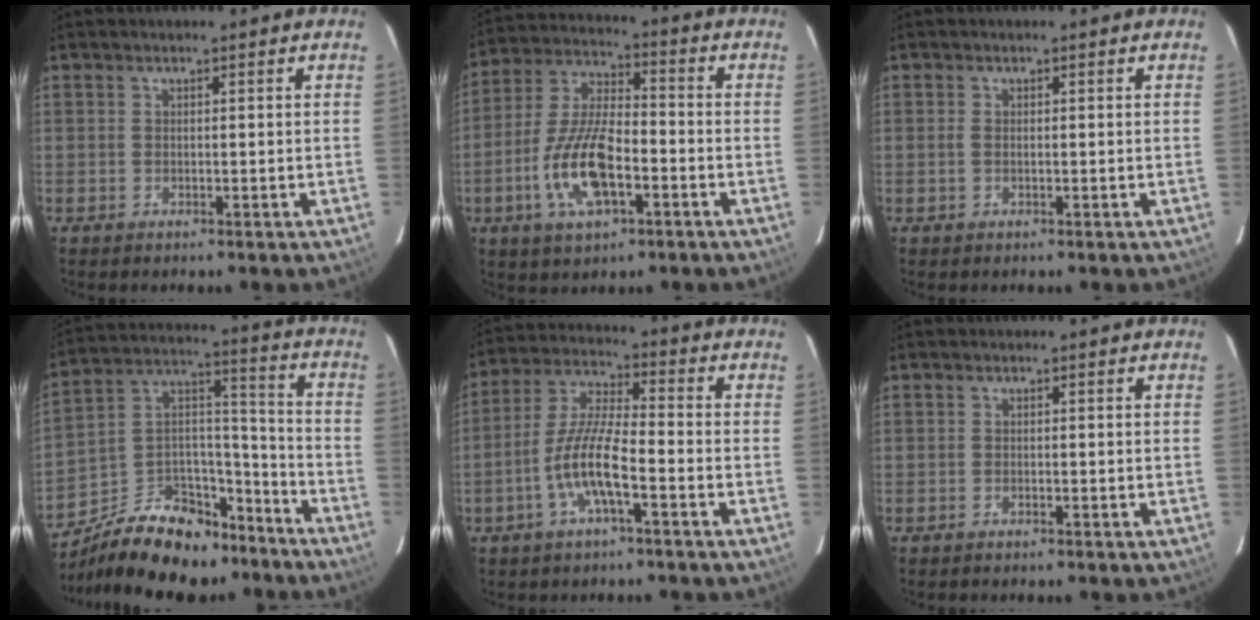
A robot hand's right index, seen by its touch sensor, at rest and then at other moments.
{"total": 14.1, "force": [-5.0, 5.6, 11.9], "torque": [-0.254, -0.003, -0.093]}
{"total": 1.0, "force": [-0.1, 0.5, 0.8], "torque": [-0.018, 0.000, -0.003]}
{"total": 20.5, "force": [-14.3, 11.0, 9.9], "torque": [-0.201, 0.062, -0.212]}
{"total": 9.8, "force": [-4.1, 1.9, 8.7], "torque": [-0.187, 0.004, -0.081]}
{"total": 0.6, "force": [-0.5, 0.2, 0.1], "torque": [-0.003, 0.000, -0.011]}